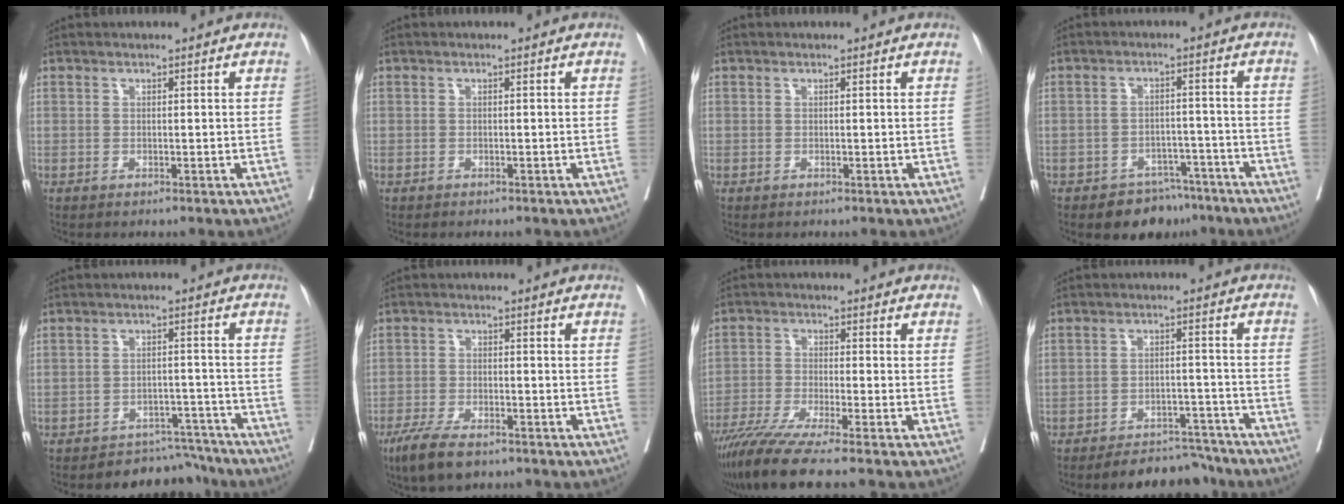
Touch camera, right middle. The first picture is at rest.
{"total": 0.6, "force": [-0.5, 0.2, 0.1], "torque": [-0.005, 0.000, -0.010]}
{"total": 0.0}
{"total": 6.1, "force": [-4.8, 3.6, 1.0], "torque": [0.004, 0.014, -0.068]}
{"total": 6.3, "force": [-5.8, 2.1, -1.2], "torque": [0.032, 0.034, -0.080]}
{"total": 7.2, "force": [-5.3, 2.1, 4.4], "torque": [-0.080, -0.012, -0.091]}
{"total": 10.0, "force": [-7.9, -0.9, 6.0], "torque": [-0.094, -0.032, -0.135]}
{"total": 7.6, "force": [-7.1, 2.6, 0.9], "torque": [0.010, 0.016, -0.102]}